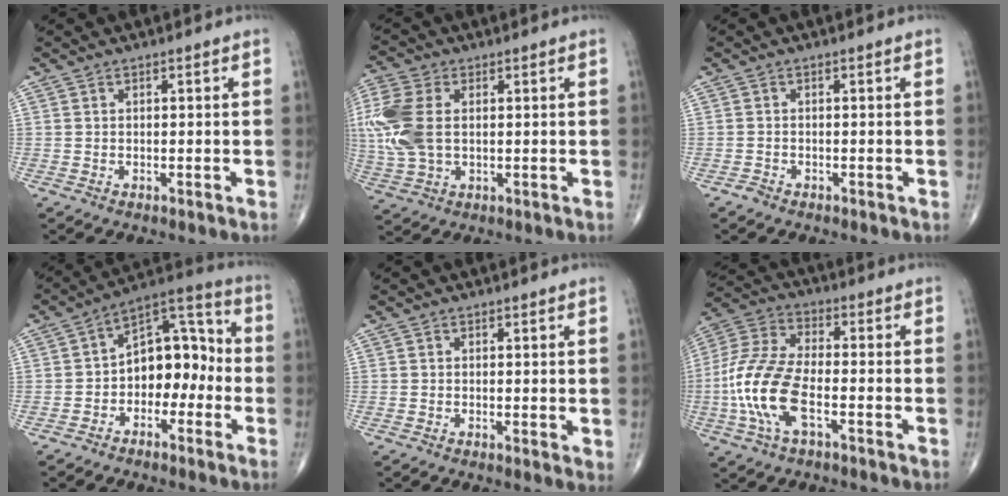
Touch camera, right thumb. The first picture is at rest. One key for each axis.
{"total": 12.6, "fx": 1.1, "fy": 7.9, "fz": 9.7, "tx": -0.248, "ty": 0.008, "tz": 0.025}
{"total": 0.9, "fx": -0.8, "fy": 0.5, "fz": 0.1, "tx": -0.004, "ty": 0.001, "tz": -0.019}
{"total": 11.9, "fx": -2.3, "fy": 7.9, "fz": 8.6, "tx": -0.086, "ty": 0.048, "tz": -0.052}
{"total": 1.3, "fx": 0.4, "fy": 0.5, "fz": 1.1, "tx": -0.019, "ty": -0.007, "tz": 0.003}
{"total": 14.3, "fx": -4.0, "fy": 6.3, "fz": 12.2, "tx": -0.273, "ty": 0.024, "tz": -0.080}